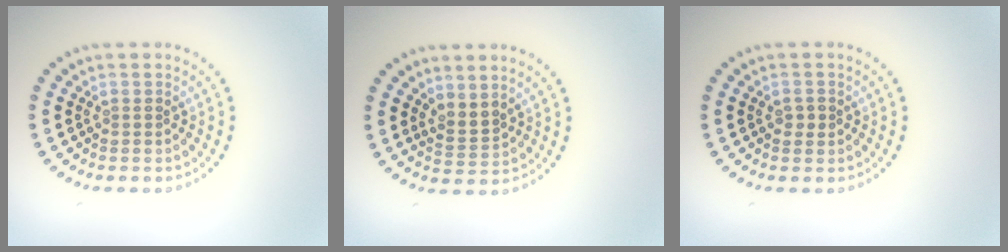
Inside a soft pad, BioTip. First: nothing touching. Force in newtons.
{"total": 2.0, "press": 1.5, "slide": 1.3}
{"total": 1.0, "press": 1.0, "slide": 0.1}